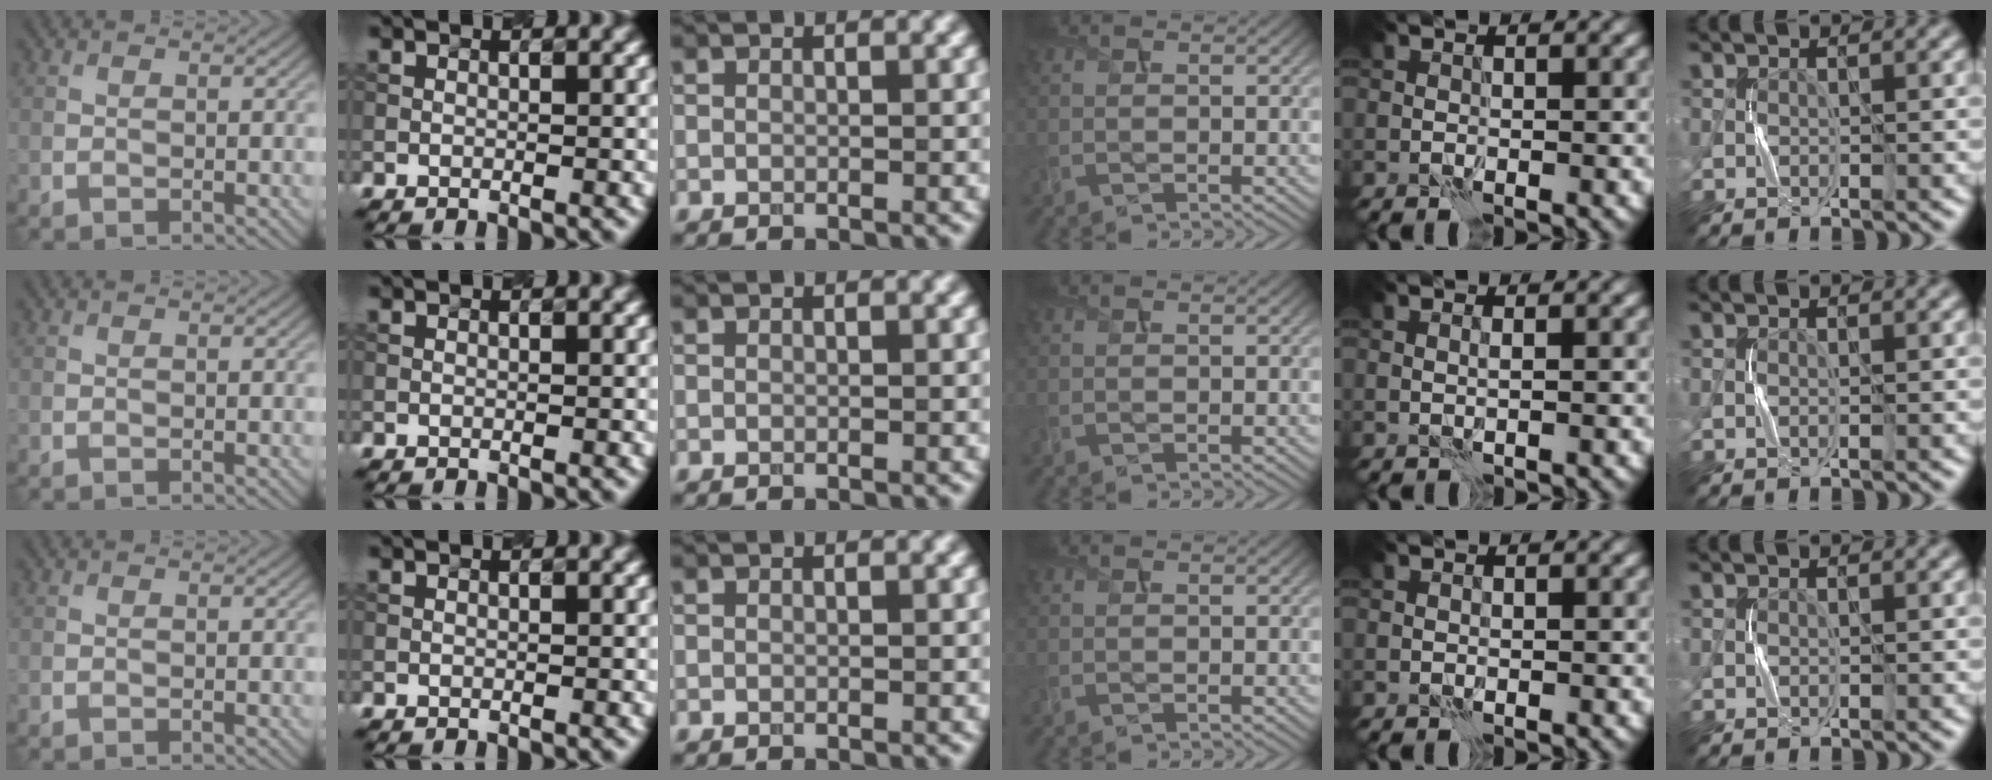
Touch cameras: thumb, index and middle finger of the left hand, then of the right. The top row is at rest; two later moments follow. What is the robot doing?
{"motion": "press", "object": "gel pad"}